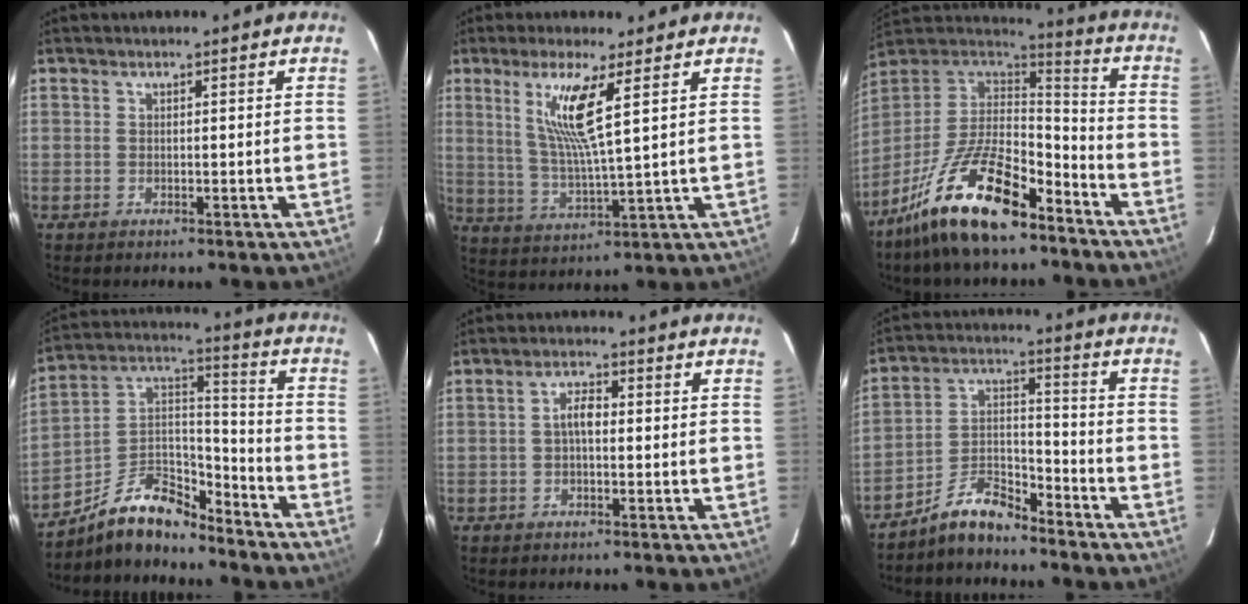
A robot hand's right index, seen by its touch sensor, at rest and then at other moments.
{"total": 9.8, "force": [4.3, 0.0, 8.8], "torque": [-0.172, -0.012, 0.088]}
{"total": 20.1, "force": [-12.9, 7.4, 13.5], "torque": [-0.263, -0.012, -0.228]}
{"total": 13.3, "force": [-11.0, 5.1, 5.5], "torque": [-0.121, 0.047, -0.199]}
{"total": 3.1, "force": [-0.2, 1.4, 2.7], "torque": [-0.052, 0.011, -0.003]}
{"total": 8.3, "force": [-7.2, 2.8, 3.2], "torque": [-0.078, 0.036, -0.141]}